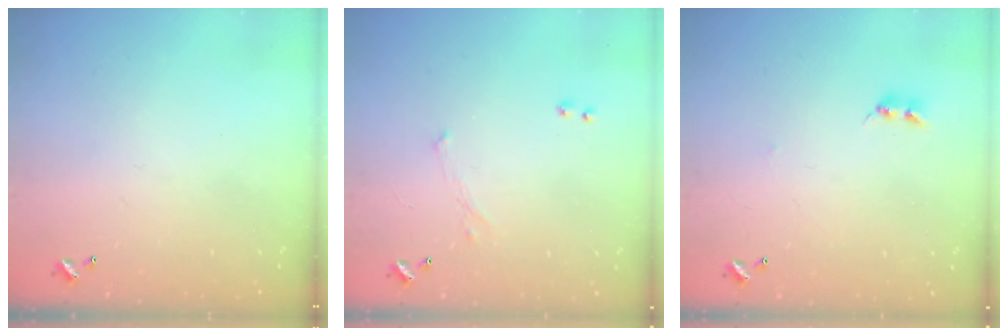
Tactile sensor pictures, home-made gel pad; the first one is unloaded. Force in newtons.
{"total": 0.7, "press": 0.3, "slide": 0.6}
{"total": 2.2, "press": 2.2, "slide": 0.4}